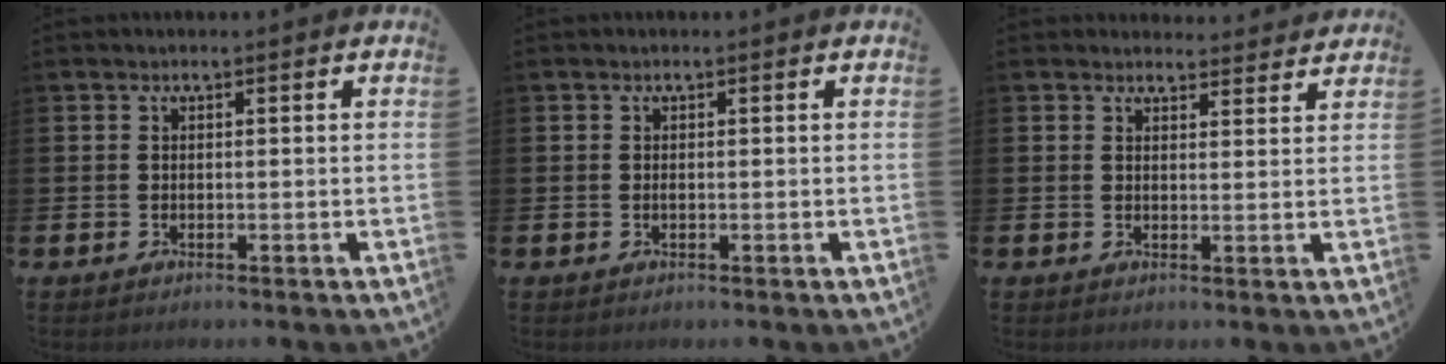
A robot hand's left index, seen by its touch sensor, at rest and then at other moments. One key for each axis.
{"total": 0.0}
{"total": 2.9, "fx": 2.8, "fy": 0.6, "fz": -0.1, "tx": 0.004, "ty": -0.017, "tz": 0.050}